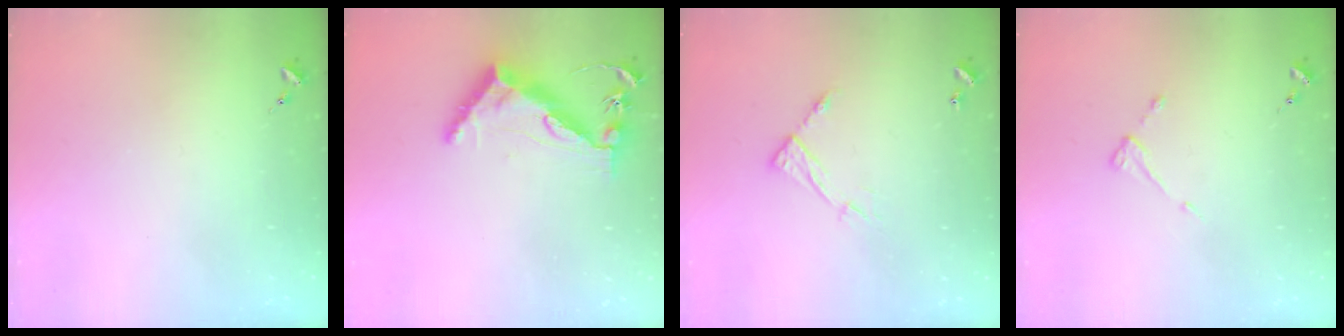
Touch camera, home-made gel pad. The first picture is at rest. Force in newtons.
{"total": 12.8, "press": 12.8, "slide": 0.8}
{"total": 8.1, "press": 8.1, "slide": 0.6}
{"total": 3.8, "press": 3.8, "slide": 0.4}